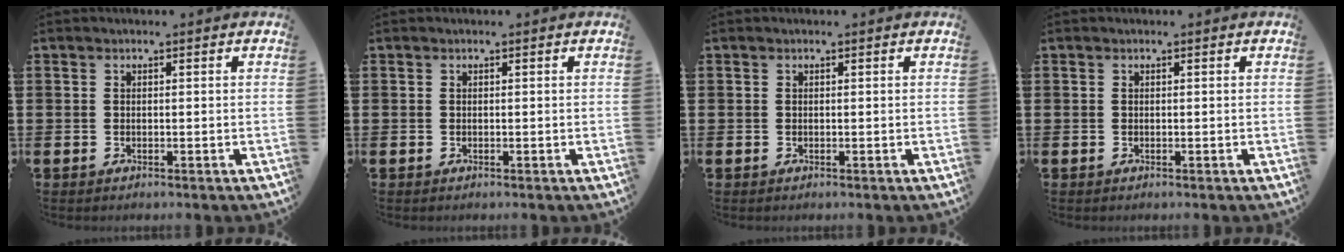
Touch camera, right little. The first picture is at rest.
{"total": 0.0}
{"total": 0.0}
{"total": 0.0}